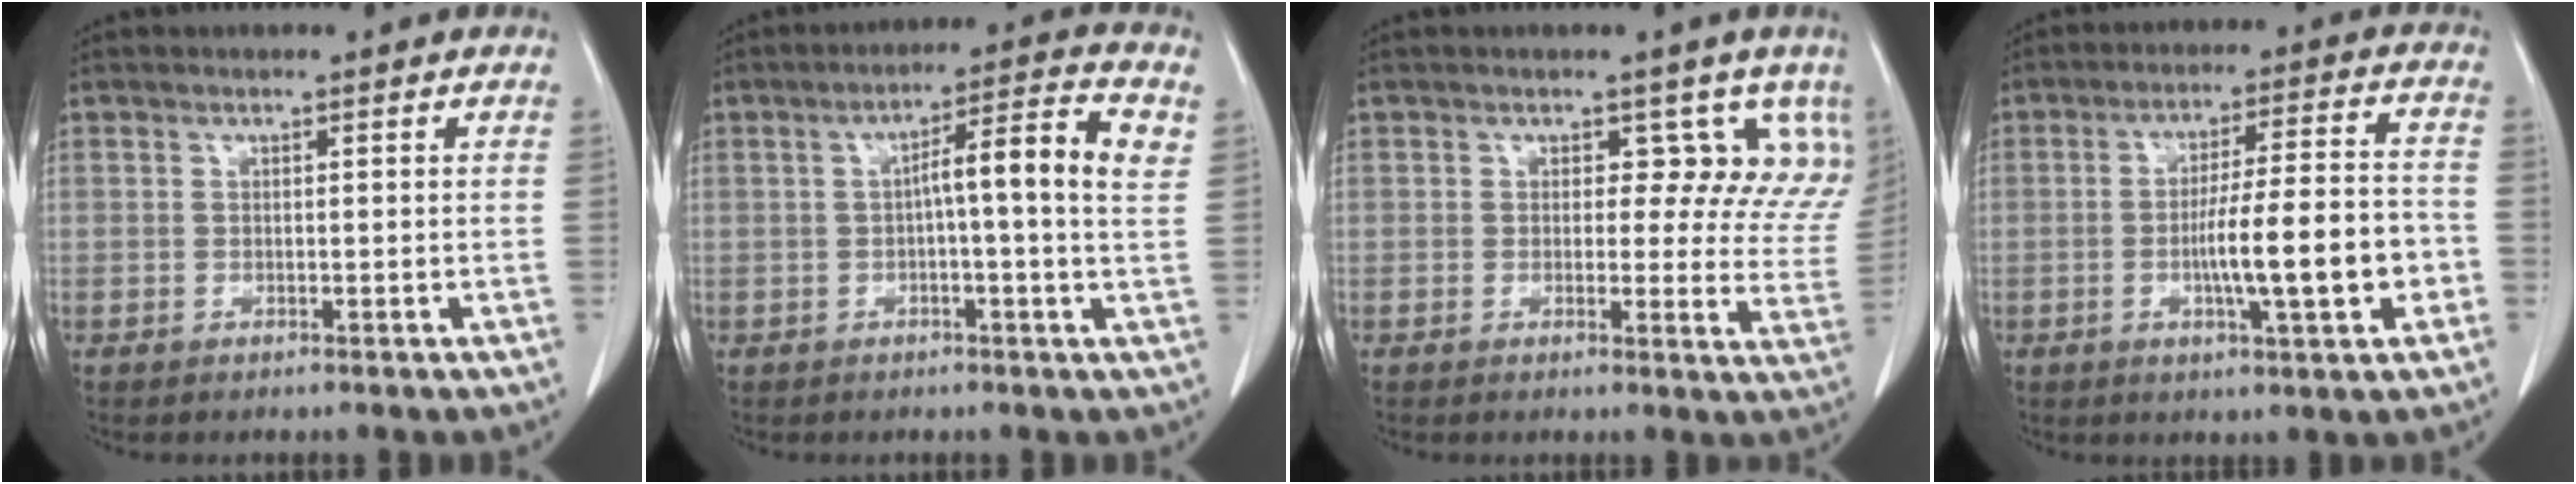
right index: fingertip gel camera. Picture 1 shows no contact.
{"total": 9.8, "force": [1.6, 0.8, 9.6], "torque": [-0.148, 0.024, 0.020]}
{"total": 9.4, "force": [5.0, 5.5, 5.6], "torque": [-0.047, 0.007, 0.048]}
{"total": 12.6, "force": [-3.2, 1.7, 12.1], "torque": [-0.197, 0.013, -0.046]}